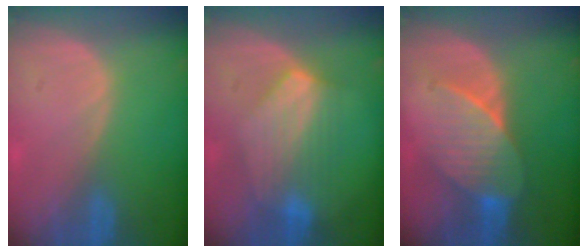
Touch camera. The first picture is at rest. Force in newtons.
{"total": 7.0, "press": 7.0, "slide": 0.2}
{"total": 7.3, "press": 7.1, "slide": 1.6}